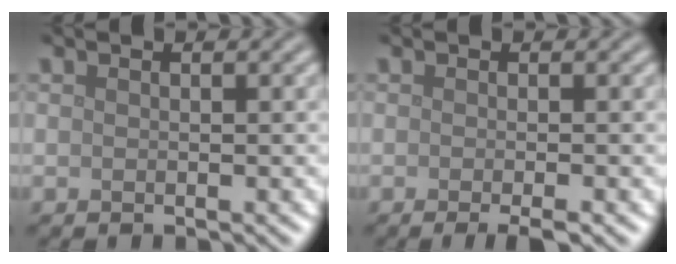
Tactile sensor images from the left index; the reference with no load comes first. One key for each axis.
{"total": 2.3, "fx": -1.0, "fy": 0.4, "fz": 2.0, "tx": -0.024, "ty": -0.005, "tz": -0.021}